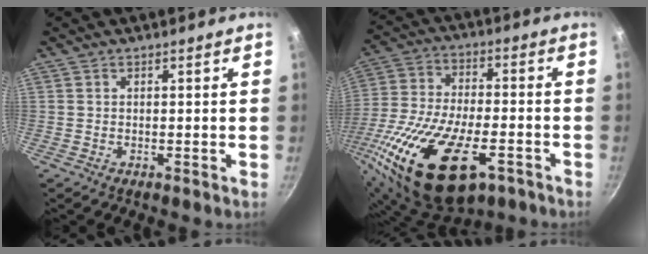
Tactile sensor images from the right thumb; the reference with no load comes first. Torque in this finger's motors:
{"motor_torque": [0.52, 1.11, 2.77, 0.00, 0.36]}